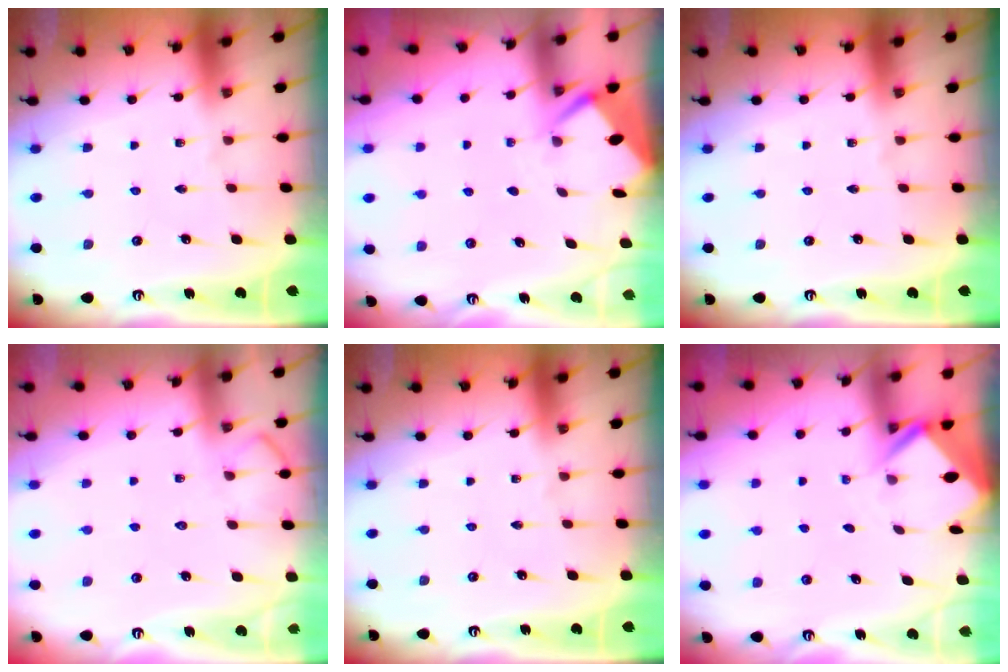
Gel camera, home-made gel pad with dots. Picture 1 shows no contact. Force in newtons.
{"total": 2.6, "press": 2.6, "slide": 0.4}
{"total": 0.0}
{"total": 6.1, "press": 6.1, "slide": 0.7}
{"total": 0.0}
{"total": 2.3, "press": 2.3, "slide": 0.1}